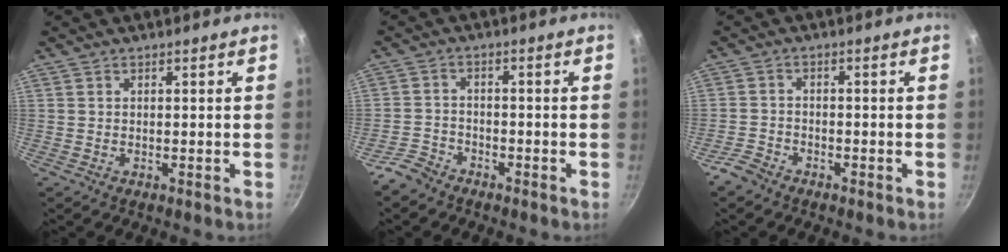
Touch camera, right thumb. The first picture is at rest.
{"total": 4.2, "force": [-3.4, 2.2, 1.0], "torque": [-0.017, 0.034, -0.068]}
{"total": 3.5, "force": [-2.8, 1.8, 1.1], "torque": [-0.025, 0.026, -0.056]}